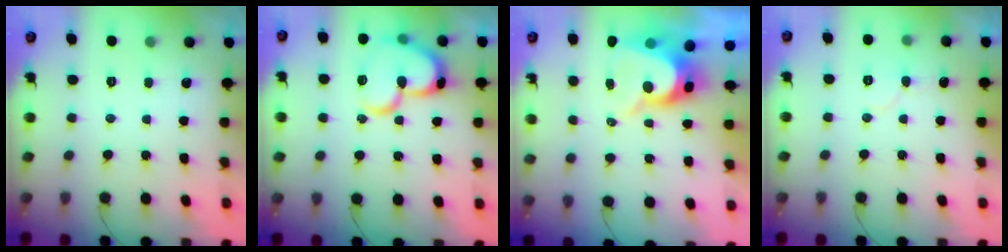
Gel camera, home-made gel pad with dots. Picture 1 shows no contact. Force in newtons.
{"total": 17.2, "press": 17.2, "slide": 1.6}
{"total": 10.1, "press": 10.0, "slide": 1.0}
{"total": 6.1, "press": 6.1, "slide": 0.5}